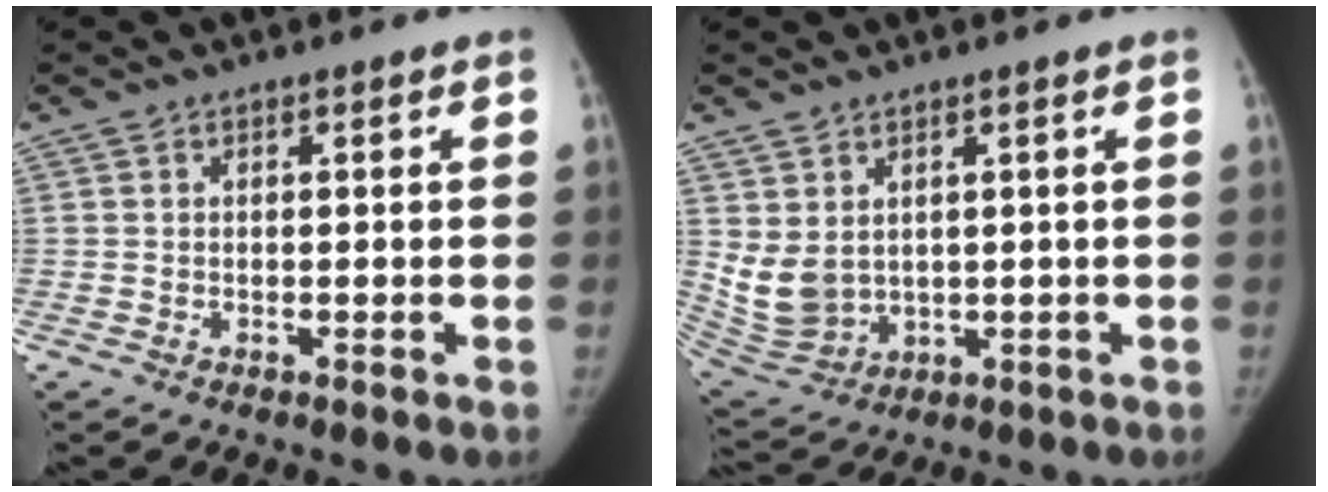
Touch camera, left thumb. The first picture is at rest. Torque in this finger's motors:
{"motor_torque": [0.40, 0.88, 0.69, -1.05, 0.27]}